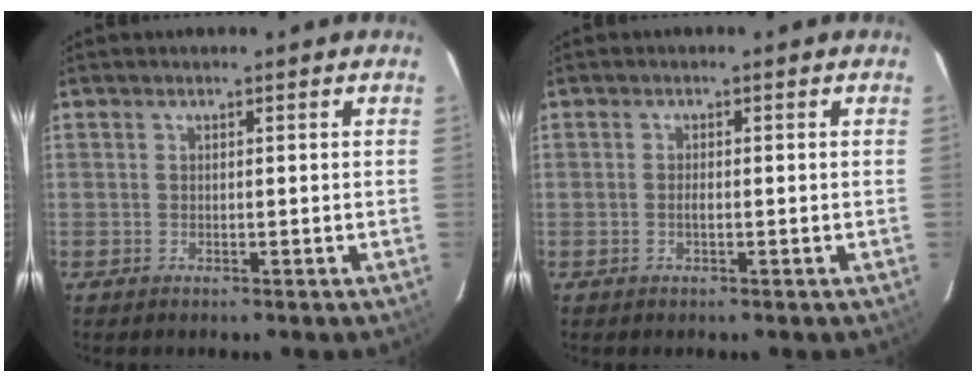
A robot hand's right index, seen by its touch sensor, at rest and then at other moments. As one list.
[{"total": 0.9, "force": [-0.3, 0.3, 0.8], "torque": [-0.017, -0.001, -0.006]}]